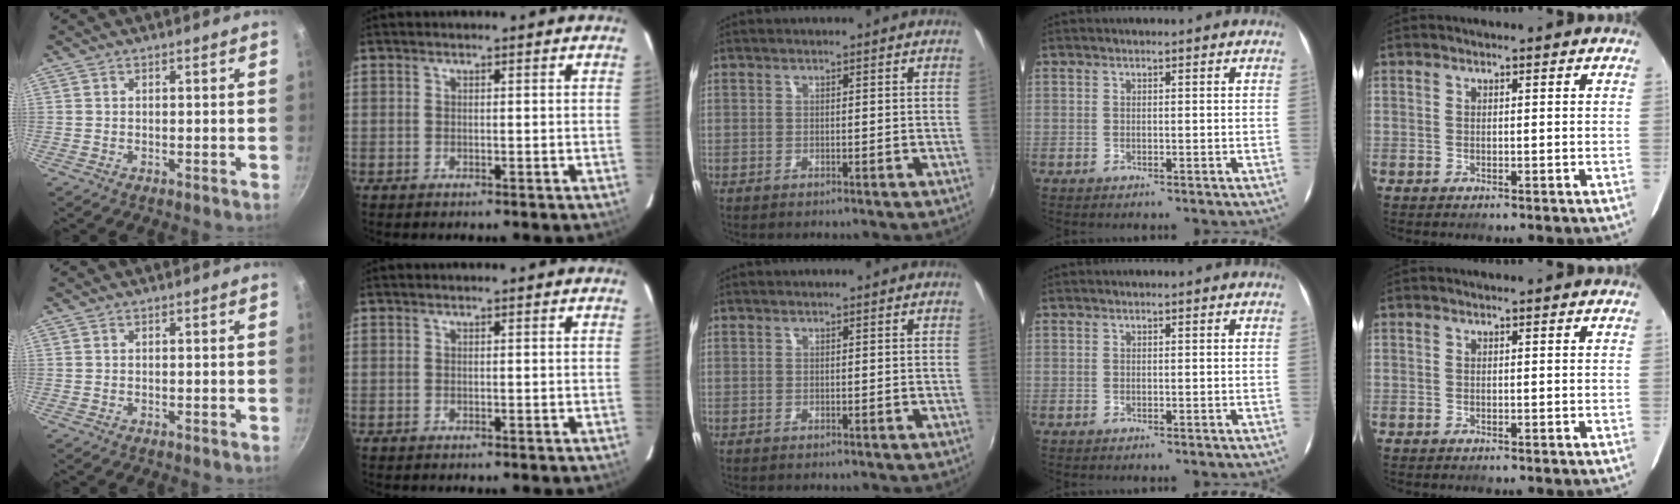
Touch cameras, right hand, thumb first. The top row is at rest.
{}